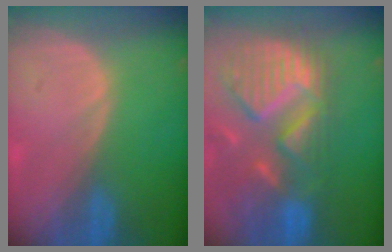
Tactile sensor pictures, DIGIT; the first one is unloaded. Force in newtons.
{"total": 13.5, "press": 11.4, "slide": 7.2}